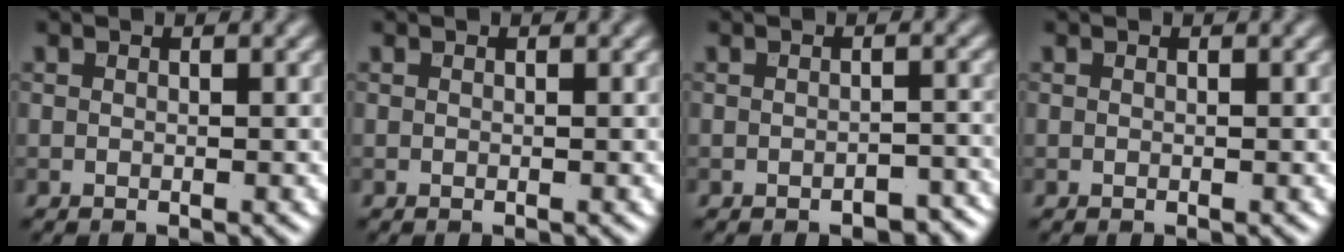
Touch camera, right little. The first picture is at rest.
{"total": 0.0}
{"total": 2.0, "force": [-1.4, 1.0, 1.1], "torque": [-0.011, 0.002, -0.017]}
{"total": 0.0}